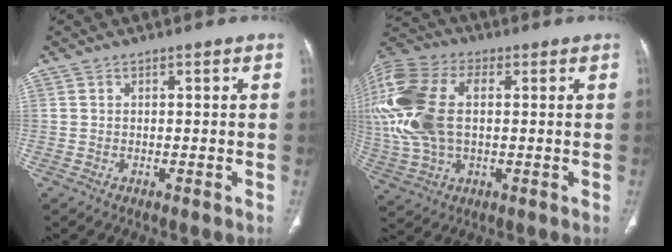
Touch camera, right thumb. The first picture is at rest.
{"total": 22.8, "force": [2.7, 13.9, 17.9], "torque": [-0.448, 0.015, 0.051]}